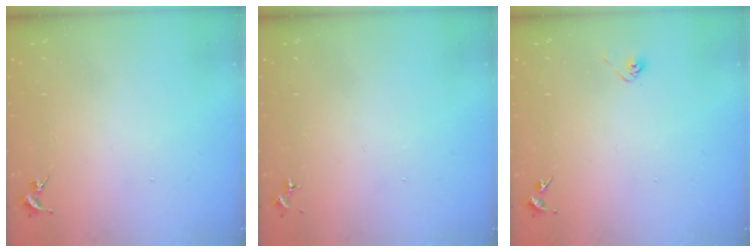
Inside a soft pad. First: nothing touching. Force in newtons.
{"total": 0.0}
{"total": 3.4, "press": 3.2, "slide": 1.2}